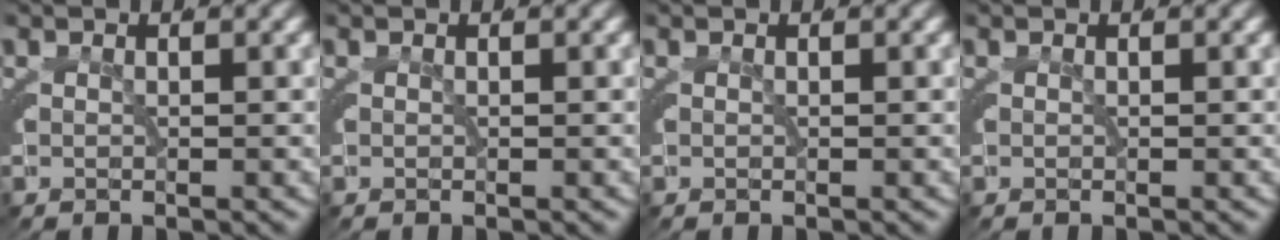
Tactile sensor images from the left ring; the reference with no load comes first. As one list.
[{"total": 0.0}, {"total": 0.0}, {"total": 0.0}]